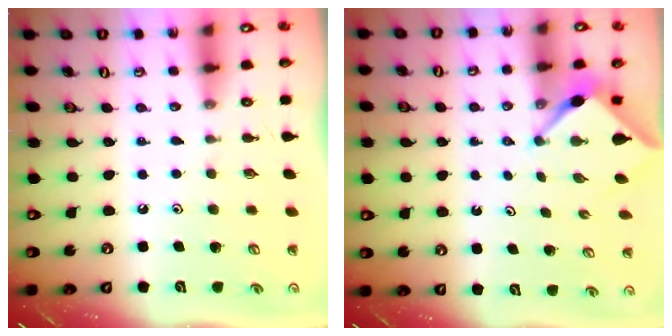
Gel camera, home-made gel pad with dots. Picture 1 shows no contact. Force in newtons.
{"total": 3.8, "press": 3.8, "slide": 0.3}